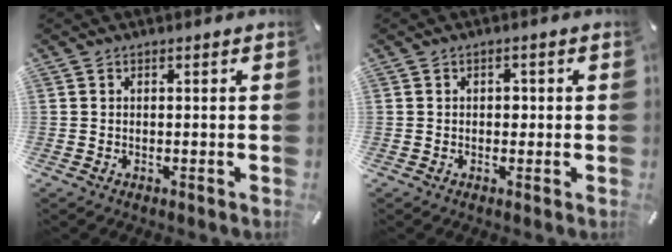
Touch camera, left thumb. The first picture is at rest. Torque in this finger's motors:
{"motor_torque": [-0.12, -0.38, 0.07, 0.01, 0.00]}